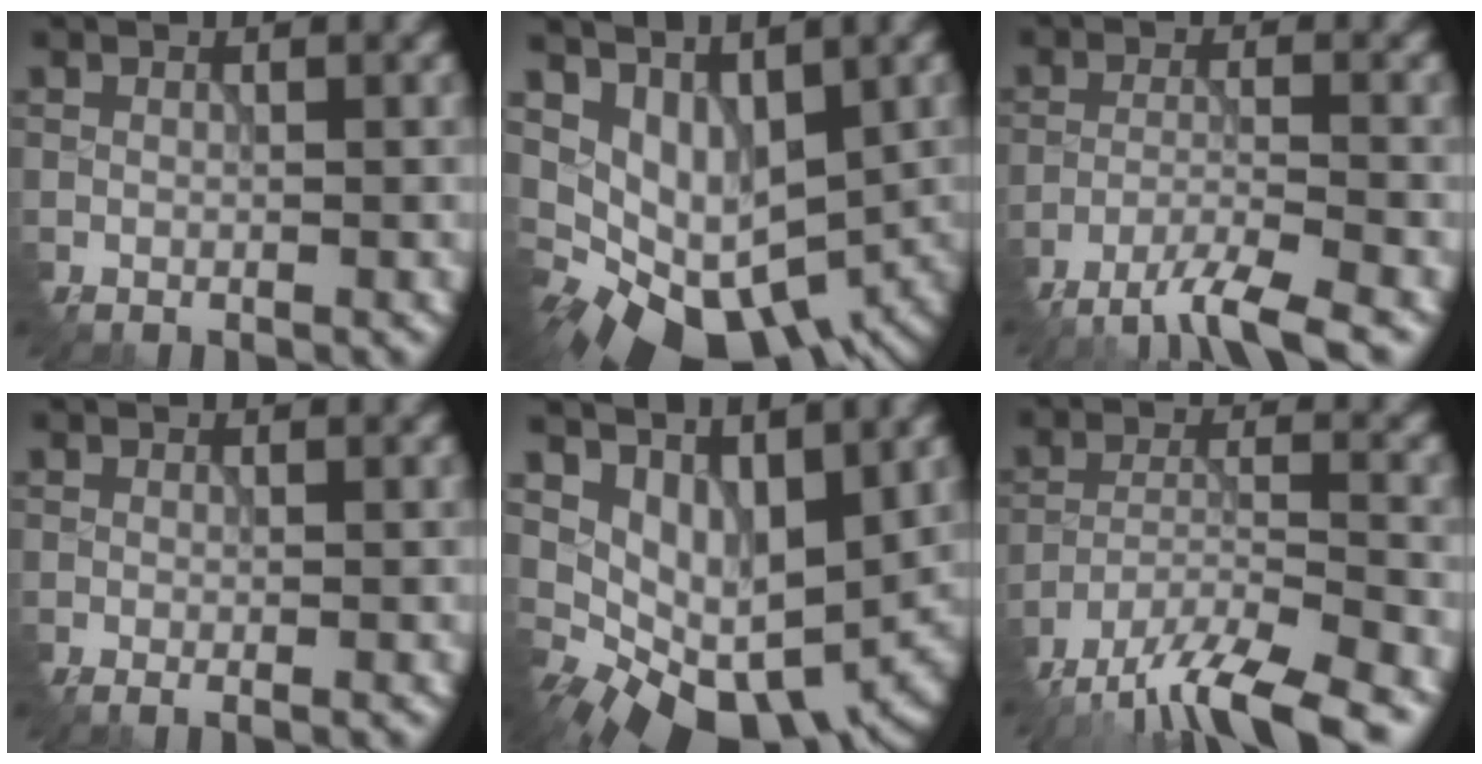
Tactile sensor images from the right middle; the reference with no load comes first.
{"total": 6.2, "force": [0.0, 4.8, 3.9], "torque": [-0.047, -0.010, 0.028]}
{"total": 5.0, "force": [-4.2, 0.6, 2.6], "torque": [-0.047, -0.005, -0.075]}
{"total": 1.0, "force": [-0.4, 0.2, 0.8], "torque": [-0.017, -0.005, -0.006]}
{"total": 8.5, "force": [0.8, 5.8, 6.2], "torque": [-0.084, -0.021, 0.052]}
{"total": 10.4, "force": [-9.1, 2.4, 4.5], "torque": [-0.078, -0.025, -0.144]}